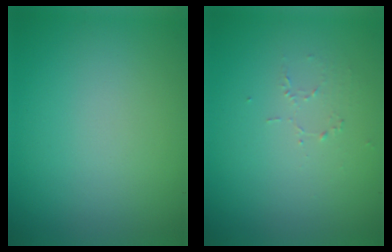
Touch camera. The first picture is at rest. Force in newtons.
{"total": 0.7, "press": 0.4, "slide": 0.6}